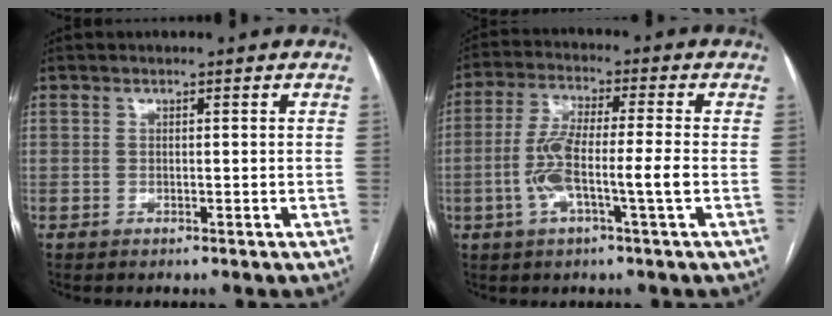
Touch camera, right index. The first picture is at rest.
{"total": 8.7, "force": [-2.0, 0.4, 8.4], "torque": [-0.174, 0.010, -0.043]}